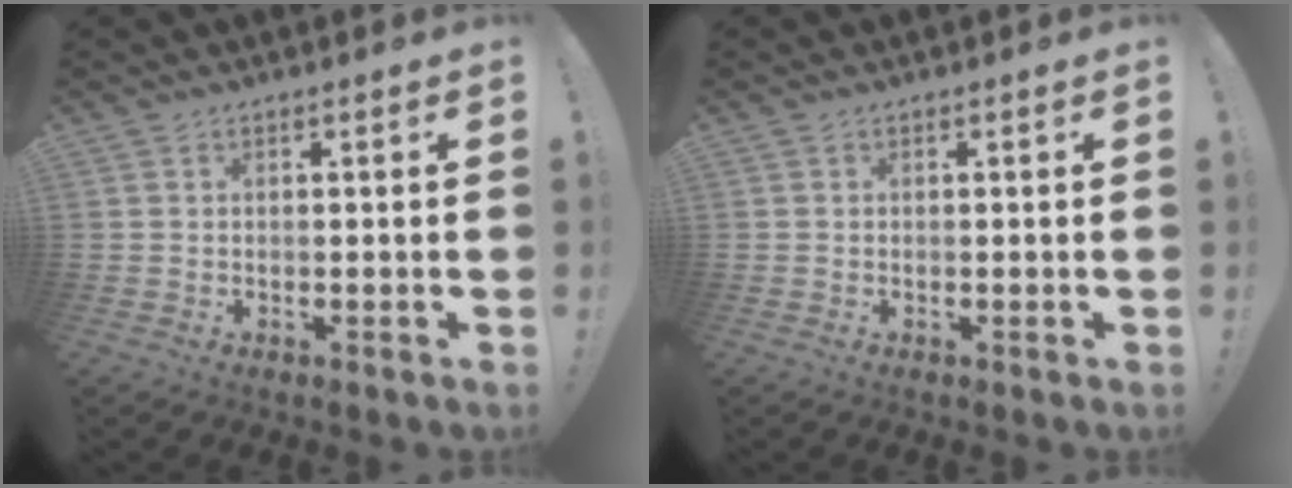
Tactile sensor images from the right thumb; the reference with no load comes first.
{"total": 0.0}